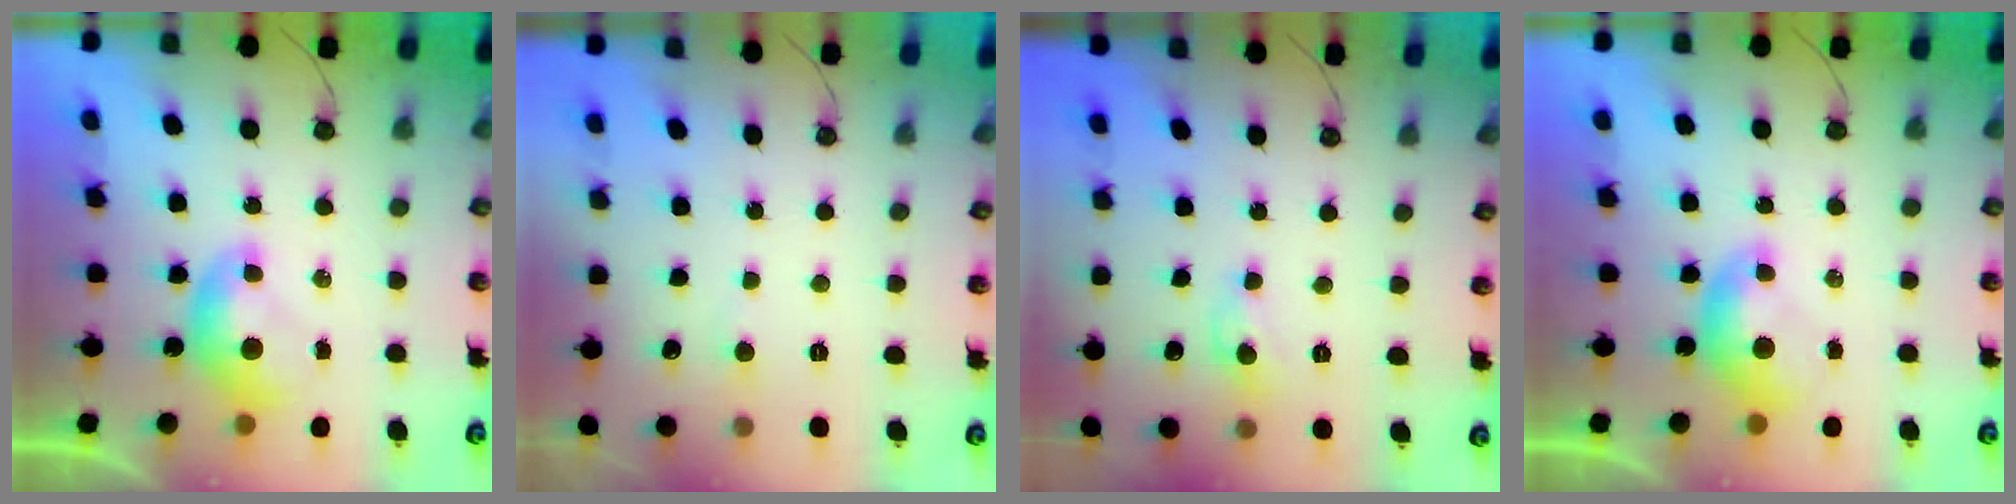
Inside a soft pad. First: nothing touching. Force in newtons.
{"total": 1.0, "press": 0.9, "slide": 0.5}
{"total": 1.5, "press": 1.5, "slide": 0.2}
{"total": 0.0}